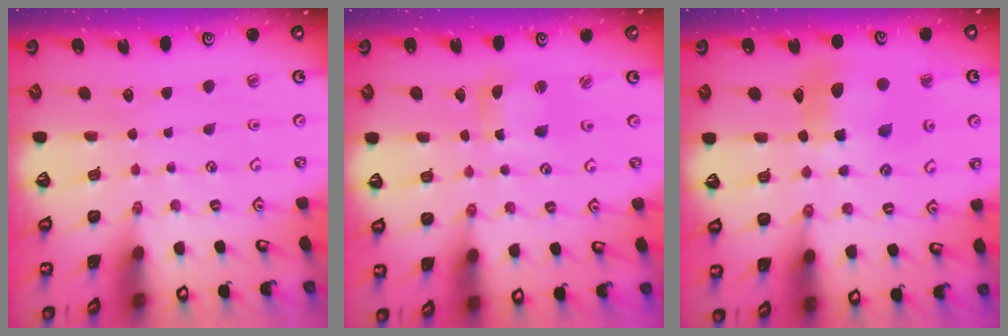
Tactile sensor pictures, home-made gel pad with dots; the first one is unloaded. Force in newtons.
{"total": 5.0, "press": 5.0, "slide": 0.6}
{"total": 11.8, "press": 11.7, "slide": 1.6}